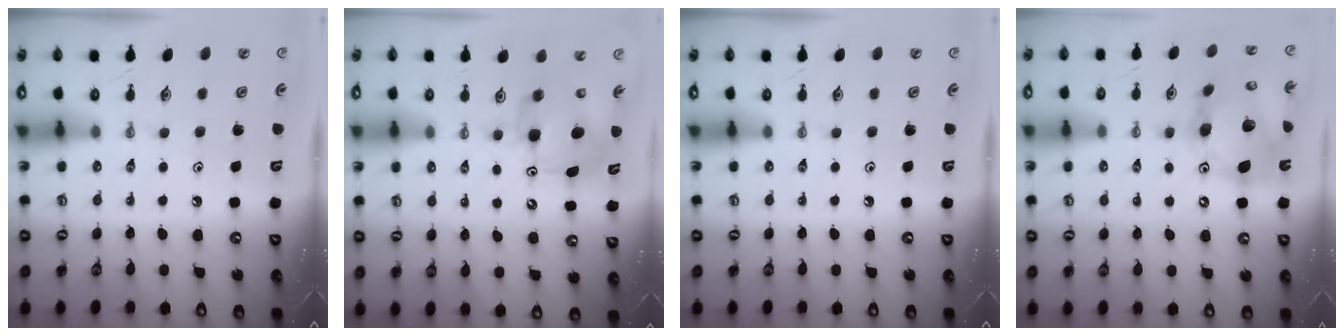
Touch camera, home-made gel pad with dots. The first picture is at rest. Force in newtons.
{"total": 8.4, "press": 8.3, "slide": 1.1}
{"total": 0.0}
{"total": 18.0, "press": 17.7, "slide": 3.1}